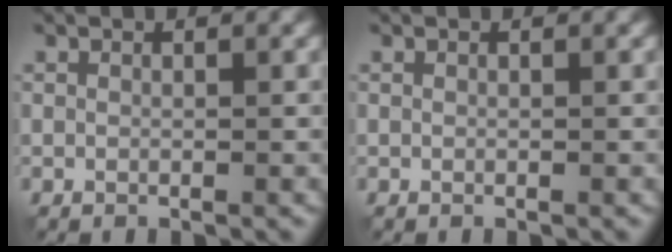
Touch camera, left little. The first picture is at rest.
{"total": 0.0}